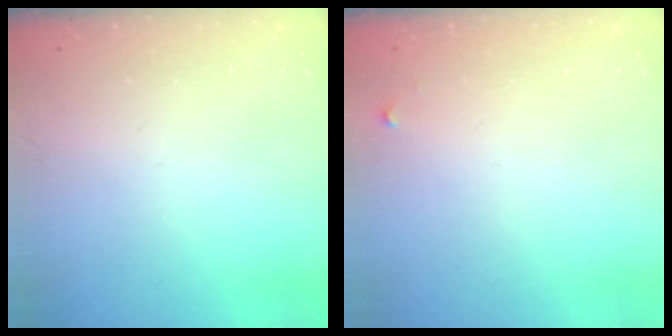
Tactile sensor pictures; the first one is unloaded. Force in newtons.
{"total": 4.2, "press": 4.1, "slide": 0.7}